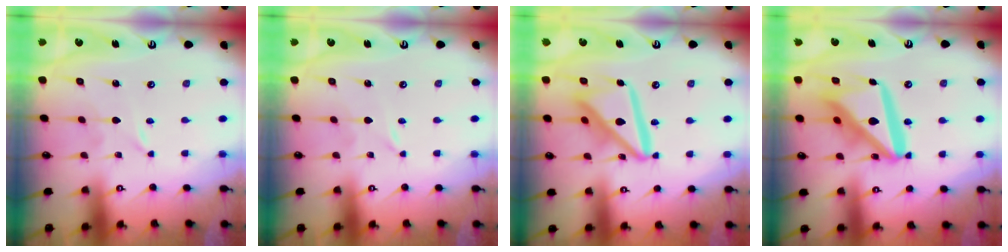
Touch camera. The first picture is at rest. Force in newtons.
{"total": 0.0}
{"total": 17.6, "press": 17.5, "slide": 1.8}
{"total": 20.0, "press": 19.8, "slide": 2.4}